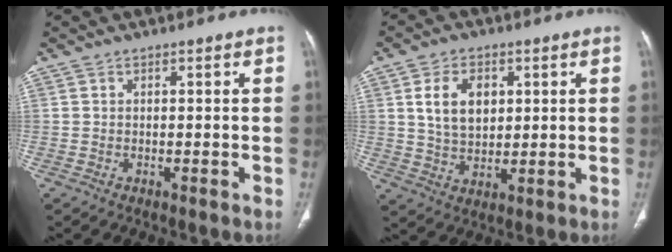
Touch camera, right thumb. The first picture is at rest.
{"total": 9.0, "force": [2.6, 6.0, 6.2], "torque": [-0.090, -0.011, 0.053]}